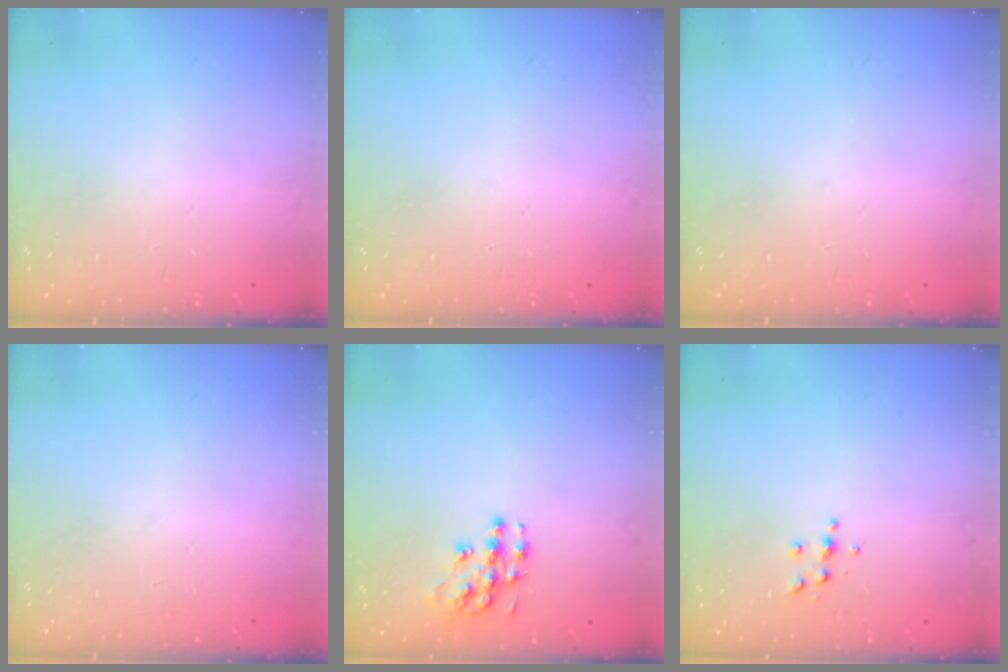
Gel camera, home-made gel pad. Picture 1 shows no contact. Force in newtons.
{"total": 0.0}
{"total": 0.0}
{"total": 0.0}
{"total": 10.0, "press": 10.0, "slide": 0.9}
{"total": 4.8, "press": 4.8, "slide": 0.5}